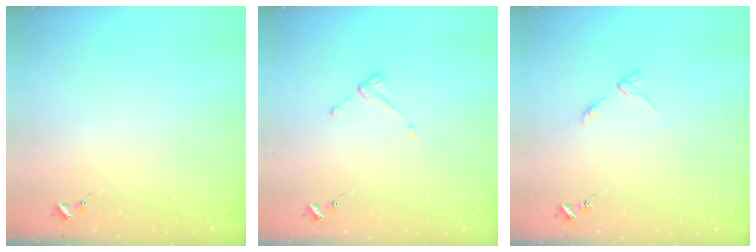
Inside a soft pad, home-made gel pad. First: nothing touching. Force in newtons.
{"total": 3.8, "press": 3.8, "slide": 0.4}
{"total": 4.0, "press": 4.0, "slide": 0.6}